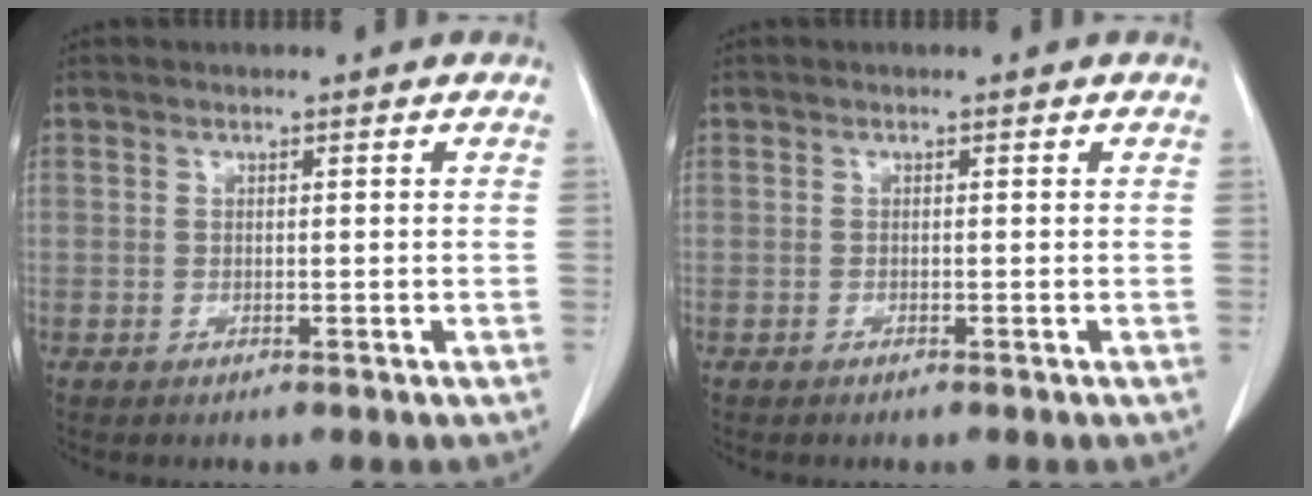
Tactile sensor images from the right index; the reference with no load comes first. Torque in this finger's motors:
{"motor_torque": [-0.01, 0.02, 0.00, 0.00]}